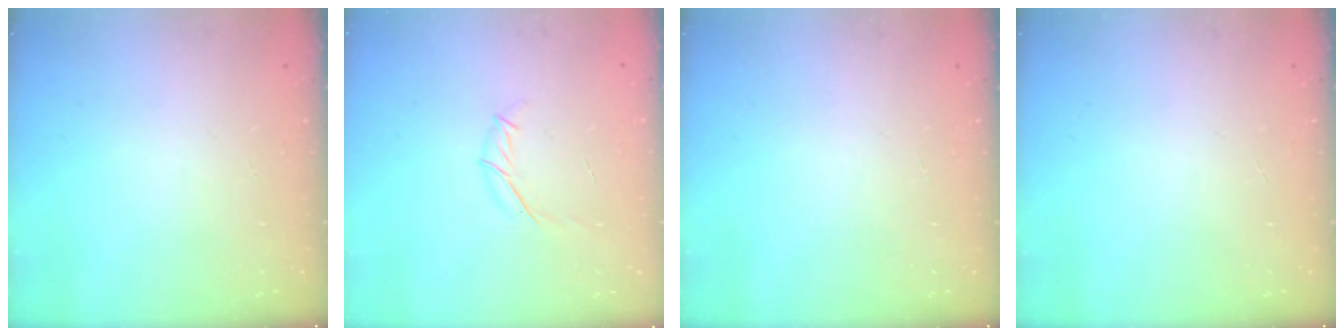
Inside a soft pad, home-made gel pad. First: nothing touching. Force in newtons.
{"total": 6.7, "press": 6.5, "slide": 1.5}
{"total": 0.0}
{"total": 0.0}